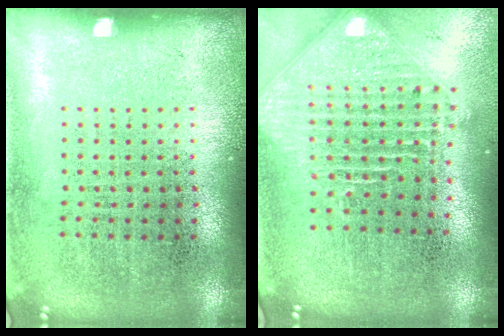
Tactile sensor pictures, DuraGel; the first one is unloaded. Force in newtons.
{"total": 2.5, "press": 1.9, "slide": 1.7}